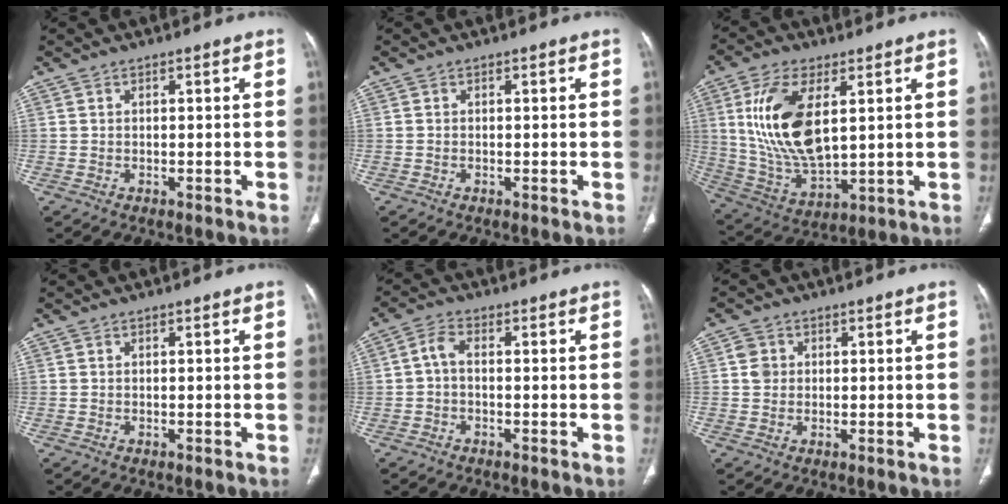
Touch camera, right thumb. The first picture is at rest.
{"total": 0.0}
{"total": 17.0, "force": [4.3, 8.3, 14.3], "torque": [-0.282, -0.021, 0.093]}
{"total": 0.0}
{"total": 3.0, "force": [-0.4, 1.6, 2.5], "torque": [-0.050, 0.013, -0.014]}
{"total": 2.8, "force": [0.5, 2.5, 1.1], "torque": [-0.009, 0.003, 0.008]}